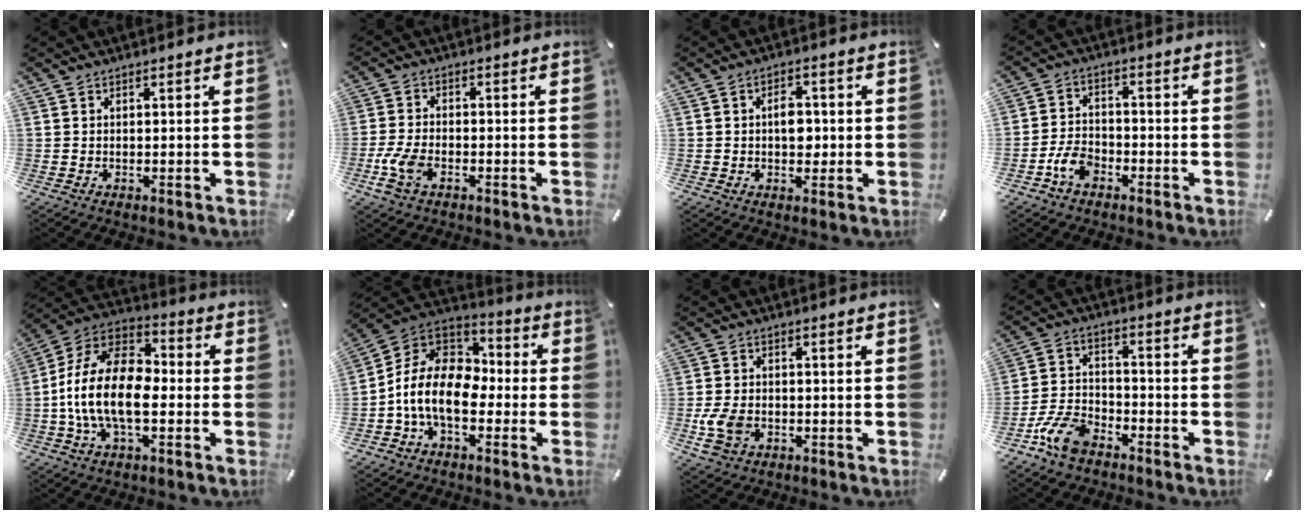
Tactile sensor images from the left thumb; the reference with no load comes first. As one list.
[{"total": 6.8, "force": [-2.9, 3.7, 5.0], "torque": [-0.117, 0.001, -0.055]}, {"total": 5.1, "force": [0.0, 3.4, 3.8], "torque": [-0.041, -0.004, -0.009]}, {"total": 6.6, "force": [-3.6, 4.6, 3.1], "torque": [-0.064, 0.020, -0.067]}, {"total": 16.5, "force": [-4.6, 9.2, 12.9], "torque": [-0.277, 0.017, -0.086]}, {"total": 12.9, "force": [-4.5, 8.5, 8.6], "torque": [-0.202, 0.012, -0.090]}, {"total": 7.4, "force": [-2.1, 5.2, 4.9], "torque": [-0.115, 0.004, -0.038]}, {"total": 10.9, "force": [-7.3, 5.8, 5.7], "torque": [-0.126, 0.034, -0.138]}]